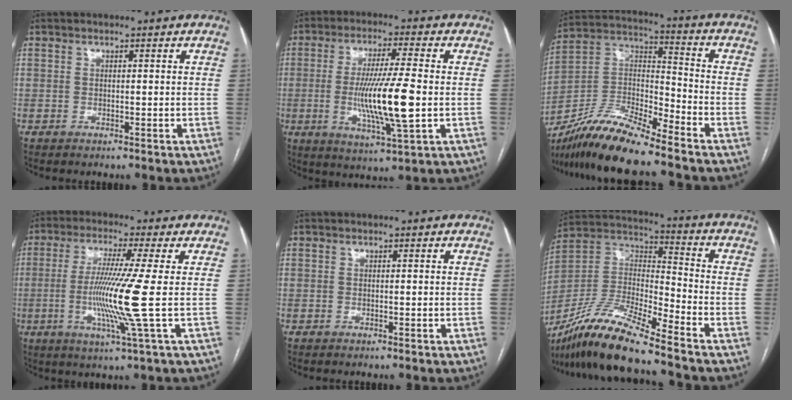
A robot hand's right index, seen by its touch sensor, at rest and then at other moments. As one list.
[{"total": 12.6, "force": [-1.5, 0.5, 12.5], "torque": [-0.237, -0.016, -0.026]}, {"total": 13.9, "force": [-12.0, 0.8, 7.1], "torque": [-0.138, 0.008, -0.224]}, {"total": 10.8, "force": [-1.4, -2.3, 10.4], "torque": [-0.213, -0.025, -0.026]}, {"total": 0.0}, {"total": 15.3, "force": [-12.7, 0.3, 8.7], "torque": [-0.175, -0.003, -0.238]}]